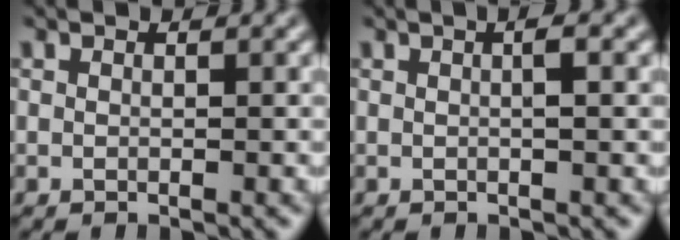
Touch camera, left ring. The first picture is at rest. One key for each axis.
{"total": 1.8, "fx": 0.2, "fy": 0.5, "fz": 1.7, "tx": -0.011, "ty": 0.002, "tz": -0.003}